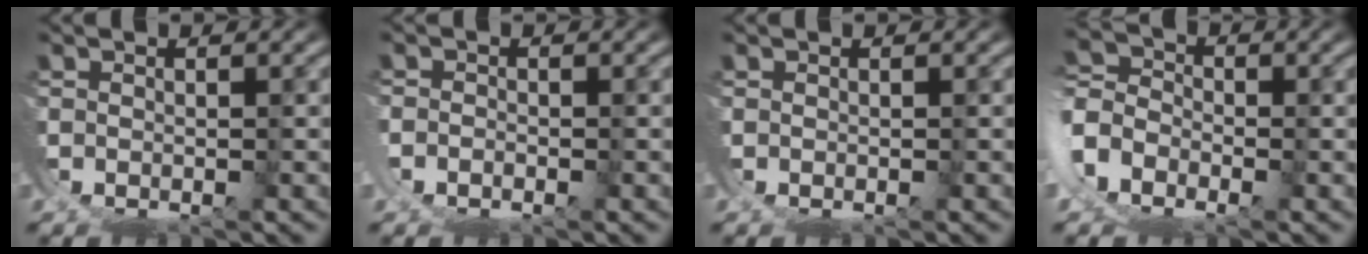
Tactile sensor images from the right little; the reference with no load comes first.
{"total": 1.6, "force": [-1.1, 1.2, -0.1], "torque": [-0.002, -0.011, -0.016]}
{"total": 0.0}
{"total": 6.4, "force": [-1.9, 6.0, 1.3], "torque": [-0.058, -0.019, -0.038]}